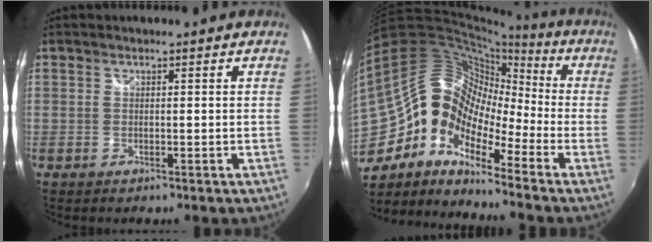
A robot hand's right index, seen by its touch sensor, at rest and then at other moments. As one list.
[{"total": 19.4, "force": [-8.4, 12.2, 12.5], "torque": [-0.237, -0.007, -0.179]}]